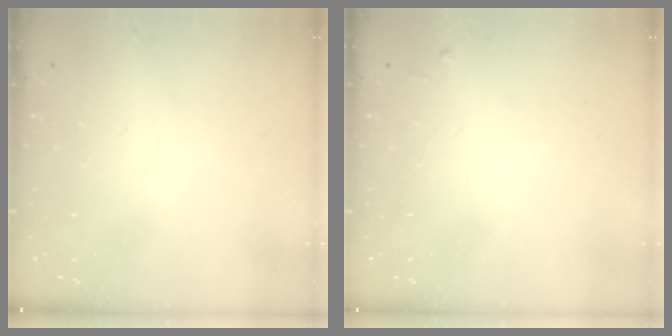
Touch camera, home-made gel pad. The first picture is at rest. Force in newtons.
{"total": 2.4, "press": 2.4, "slide": 0.4}